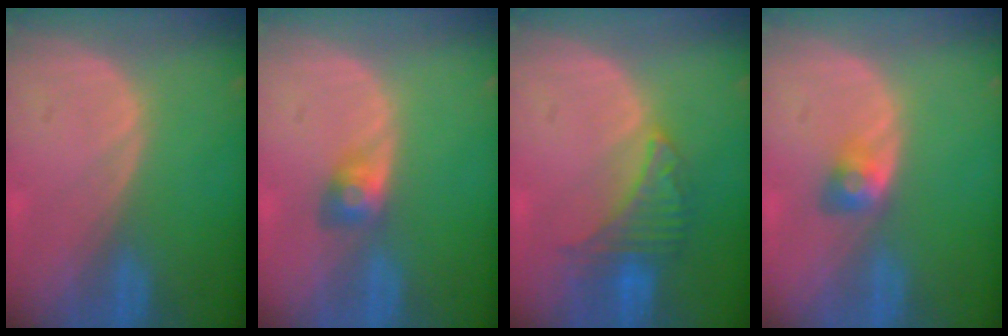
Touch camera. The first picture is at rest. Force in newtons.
{"total": 2.8, "press": 2.6, "slide": 1.1}
{"total": 5.5, "press": 5.5, "slide": 0.4}
{"total": 2.9, "press": 2.5, "slide": 1.6}